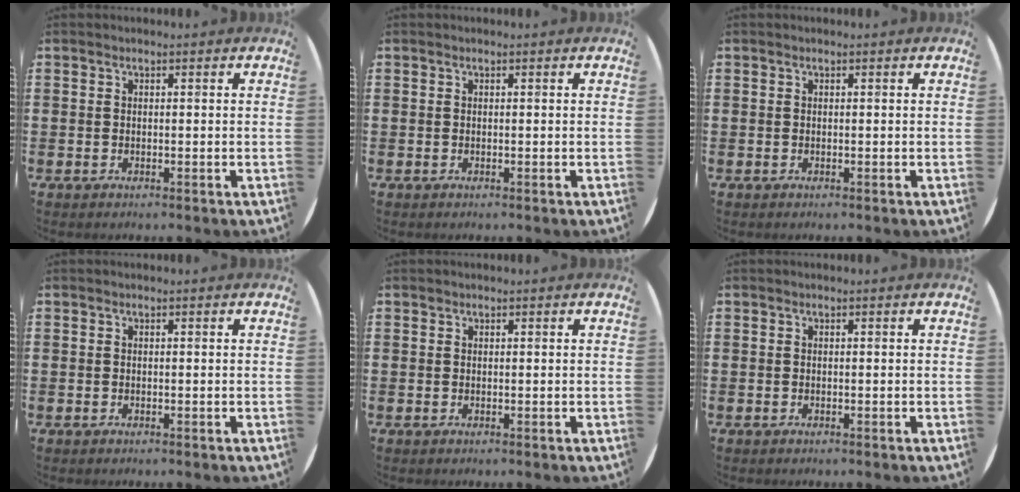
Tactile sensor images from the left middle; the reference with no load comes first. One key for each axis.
{"total": 0.0}
{"total": 0.0}
{"total": 0.0}
{"total": 0.0}
{"total": 0.0}